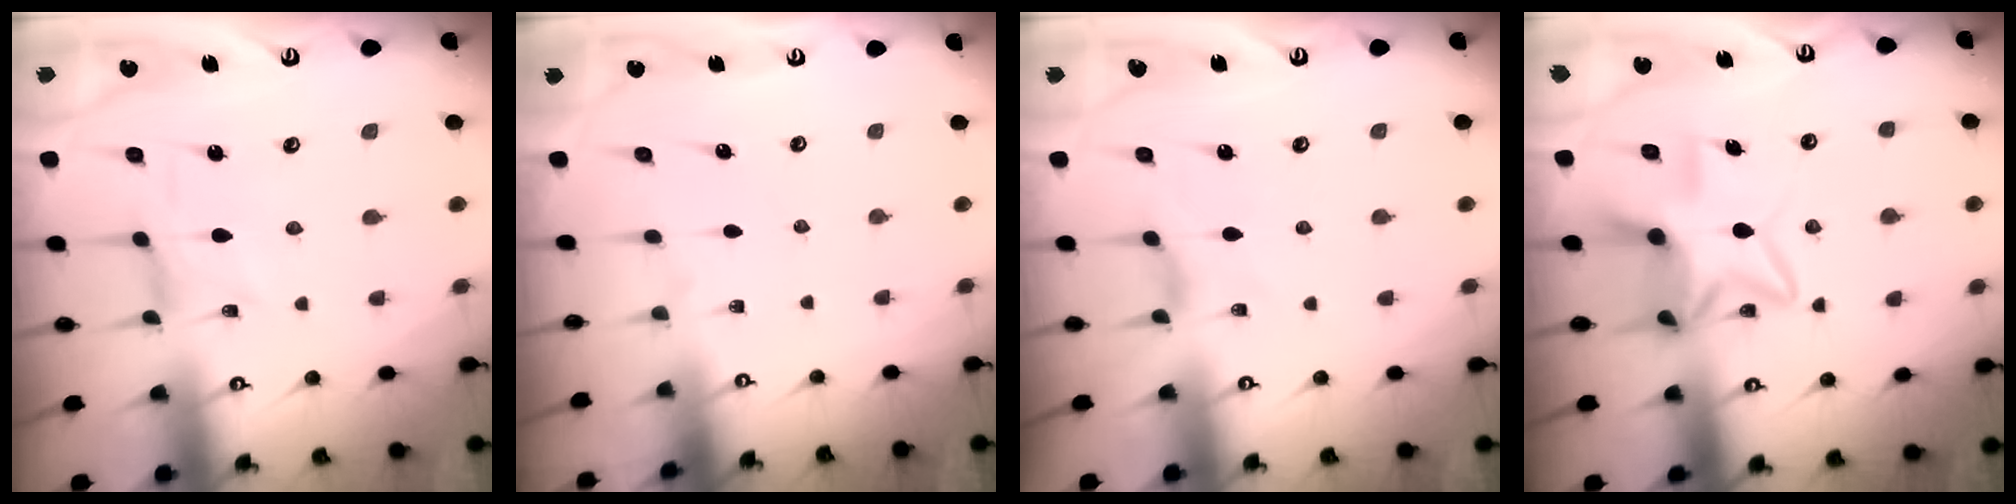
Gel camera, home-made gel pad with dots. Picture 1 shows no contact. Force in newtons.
{"total": 0.0}
{"total": 1.7, "press": 1.6, "slide": 0.4}
{"total": 8.7, "press": 8.5, "slide": 1.6}